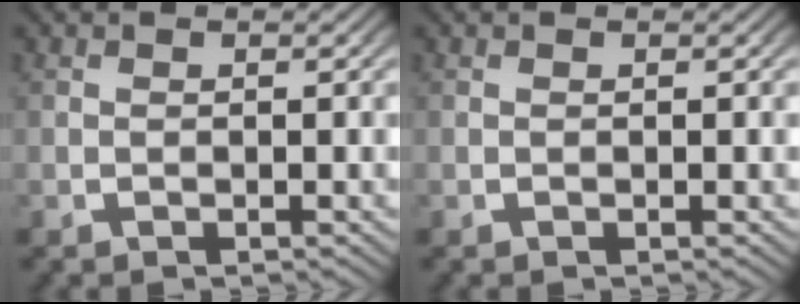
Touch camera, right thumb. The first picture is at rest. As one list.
[{"total": 0.0}]